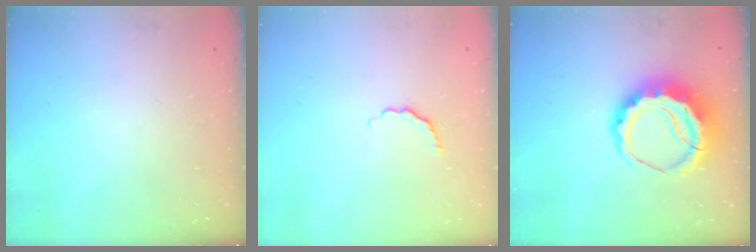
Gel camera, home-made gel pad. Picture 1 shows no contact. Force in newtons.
{"total": 3.4, "press": 3.3, "slide": 0.6}
{"total": 10.2, "press": 10.1, "slide": 1.7}